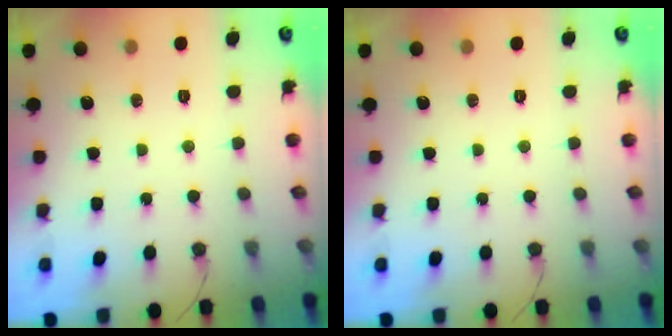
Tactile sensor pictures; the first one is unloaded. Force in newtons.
{"total": 0.0}